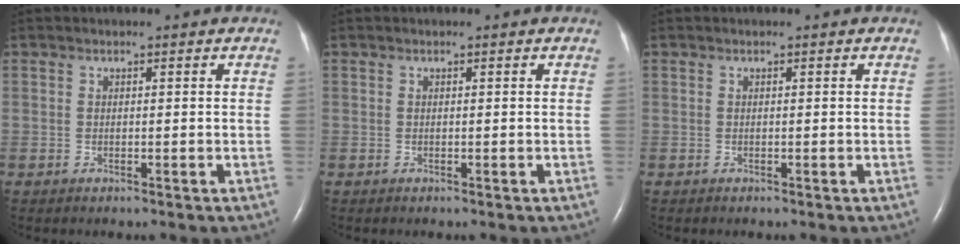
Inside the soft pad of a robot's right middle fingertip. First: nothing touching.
{"total": 0.0}
{"total": 0.0}